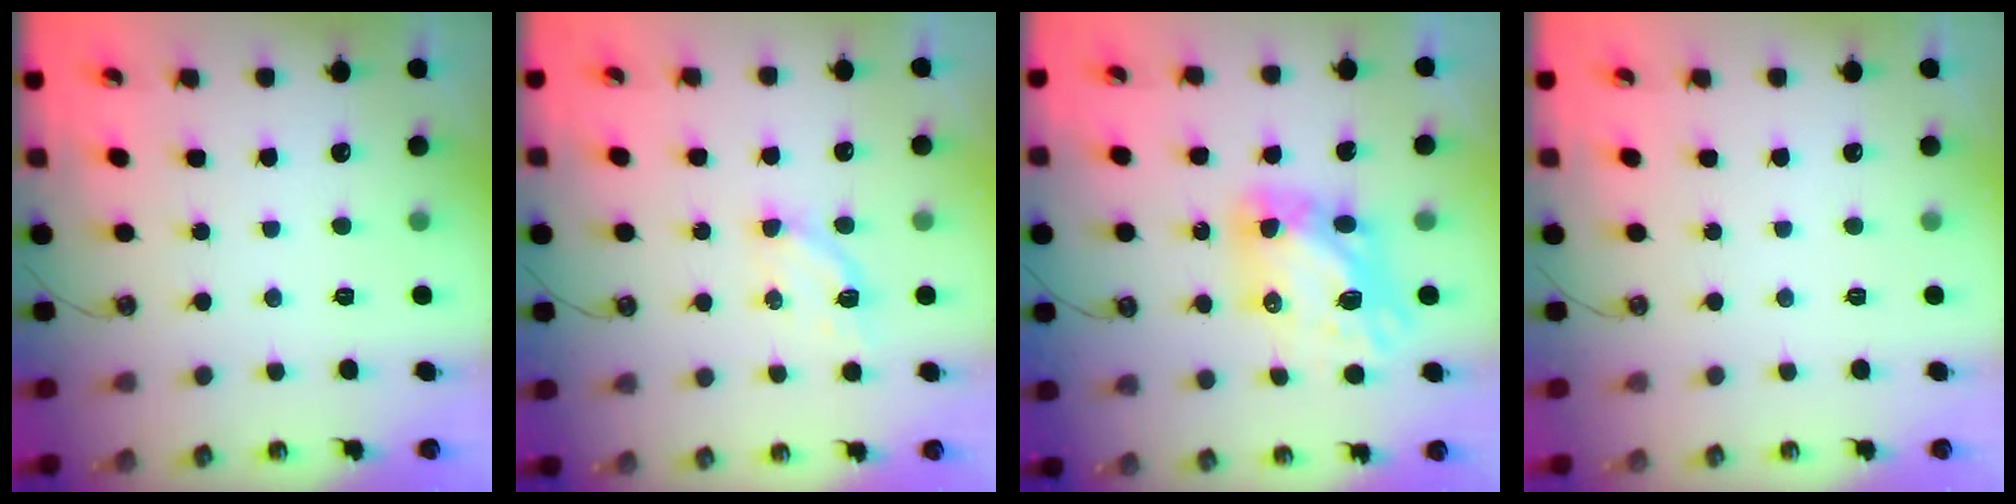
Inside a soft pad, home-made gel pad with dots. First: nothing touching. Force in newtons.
{"total": 4.9, "press": 4.8, "slide": 0.9}
{"total": 10.1, "press": 10.1, "slide": 1.1}
{"total": 0.0}